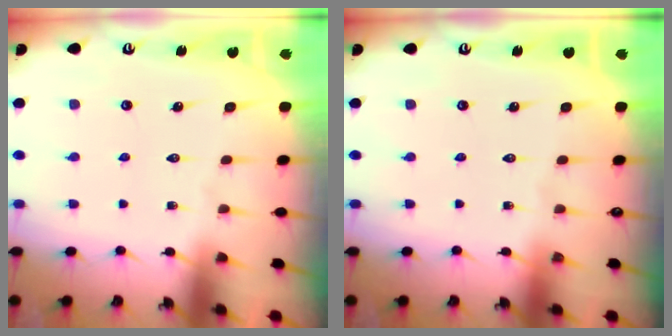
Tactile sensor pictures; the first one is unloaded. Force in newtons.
{"total": 0.0}